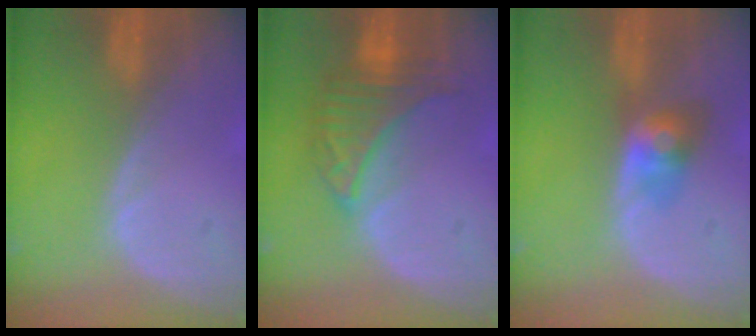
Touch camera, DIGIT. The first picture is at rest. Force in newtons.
{"total": 6.7, "press": 6.6, "slide": 1.2}
{"total": 4.0, "press": 4.0, "slide": 0.2}